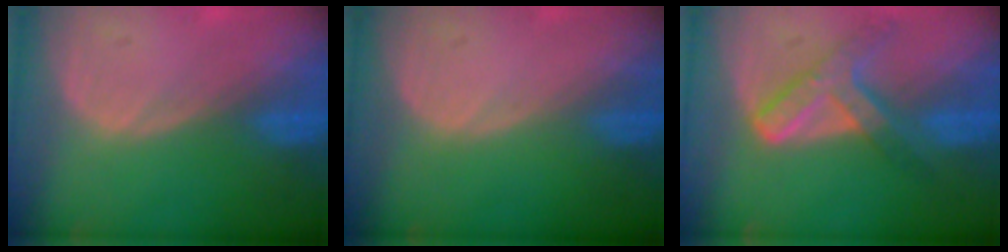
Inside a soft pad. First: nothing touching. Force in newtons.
{"total": 0.0}
{"total": 7.3, "press": 6.2, "slide": 3.9}